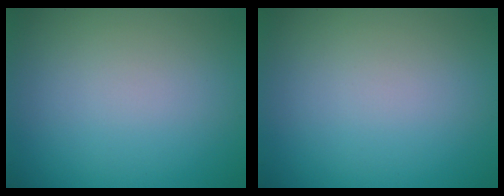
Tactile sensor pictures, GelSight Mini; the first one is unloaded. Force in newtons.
{"total": 0.0}